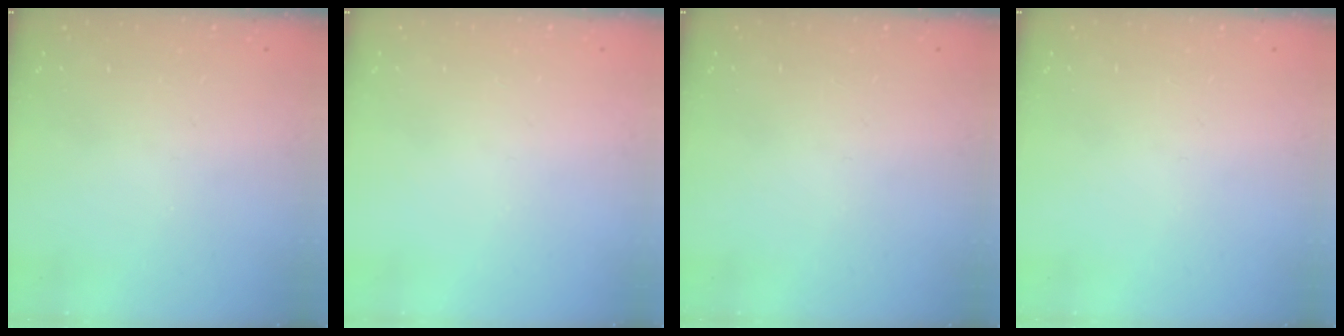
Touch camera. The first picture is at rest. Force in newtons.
{"total": 0.0}
{"total": 0.0}
{"total": 0.0}